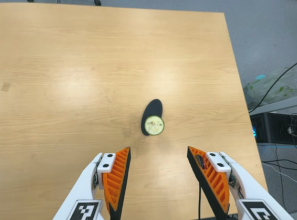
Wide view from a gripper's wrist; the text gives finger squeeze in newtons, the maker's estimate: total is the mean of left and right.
{"total": 0.0}